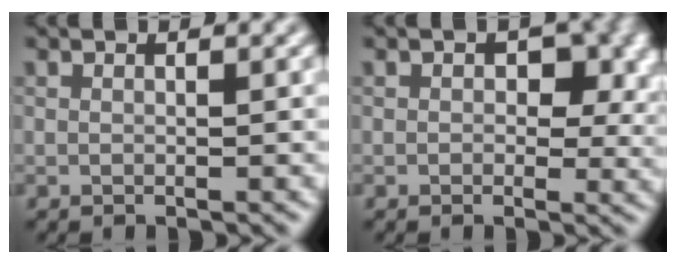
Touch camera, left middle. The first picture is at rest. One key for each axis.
{"total": 5.4, "fx": 1.0, "fy": 3.6, "fz": 3.9, "tx": -0.057, "ty": -0.002, "tz": 0.030}